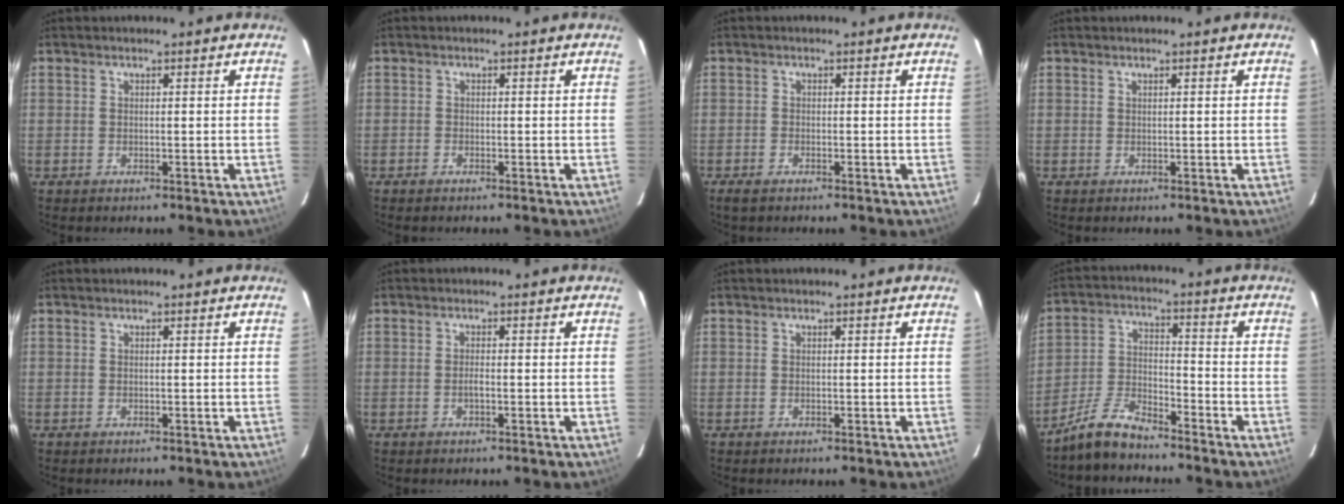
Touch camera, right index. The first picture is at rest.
{"total": 0.6, "force": [-0.6, 0.2, 0.1], "torque": [-0.005, -0.001, -0.014]}
{"total": 1.7, "force": [-1.4, 0.6, 0.9], "torque": [-0.024, -0.004, -0.029]}
{"total": 0.0}
{"total": 0.0}
{"total": 1.3, "force": [-0.5, 0.2, 1.2], "torque": [-0.024, 0.001, -0.009]}
{"total": 0.0}
{"total": 7.8, "force": [-6.8, 2.2, 3.1], "torque": [-0.077, 0.018, -0.139]}